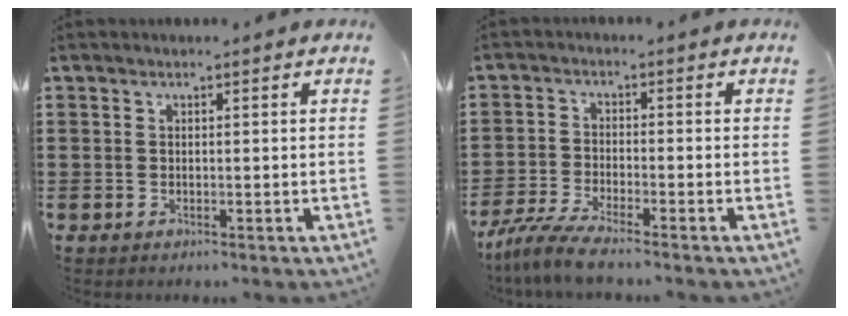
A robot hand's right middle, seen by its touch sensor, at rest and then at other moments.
{"total": 4.8, "force": [-4.2, -0.1, 2.3], "torque": [-0.068, -0.021, -0.087]}